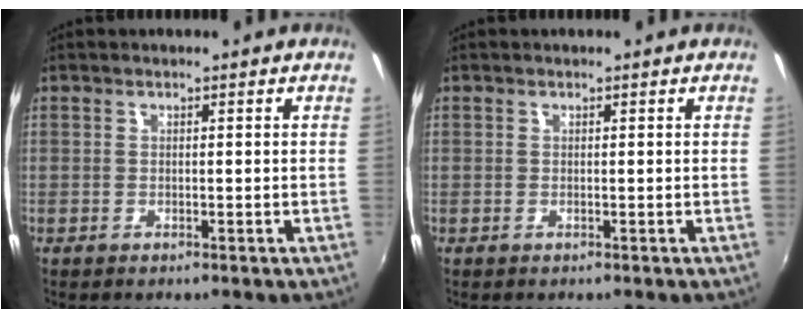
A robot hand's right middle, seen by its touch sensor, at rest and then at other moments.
{"total": 0.0}